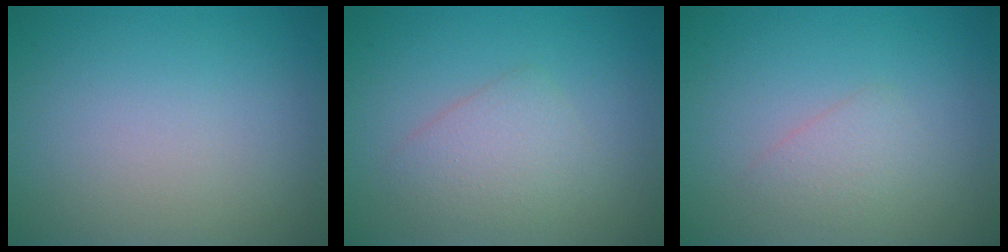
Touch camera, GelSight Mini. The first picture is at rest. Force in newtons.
{"total": 2.5, "press": 2.5, "slide": 0.1}
{"total": 1.5, "press": 1.5, "slide": 0.0}